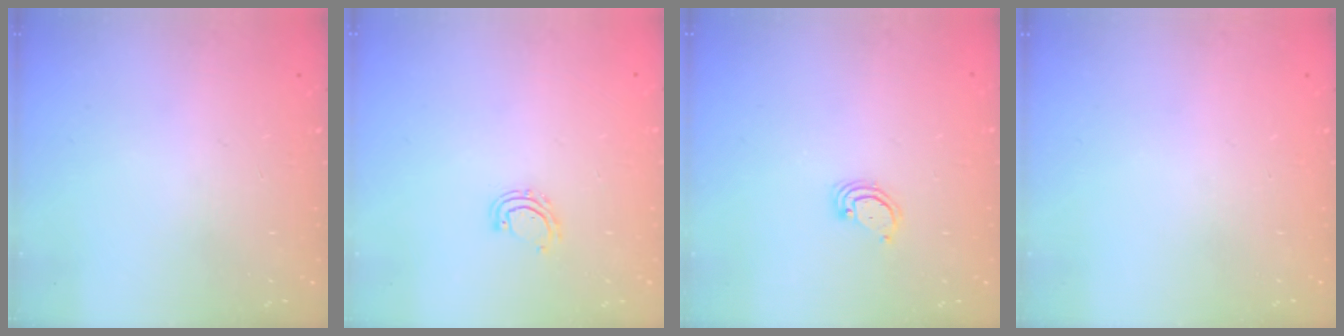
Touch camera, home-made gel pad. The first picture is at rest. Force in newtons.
{"total": 6.1, "press": 5.9, "slide": 1.4}
{"total": 2.9, "press": 2.9, "slide": 0.2}
{"total": 0.0}